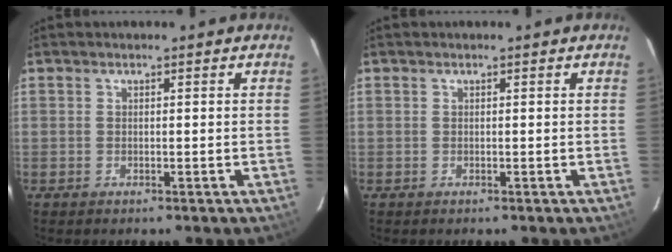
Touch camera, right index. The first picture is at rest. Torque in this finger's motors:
{"motor_torque": [-0.01, 0.00, 0.01, 0.00]}